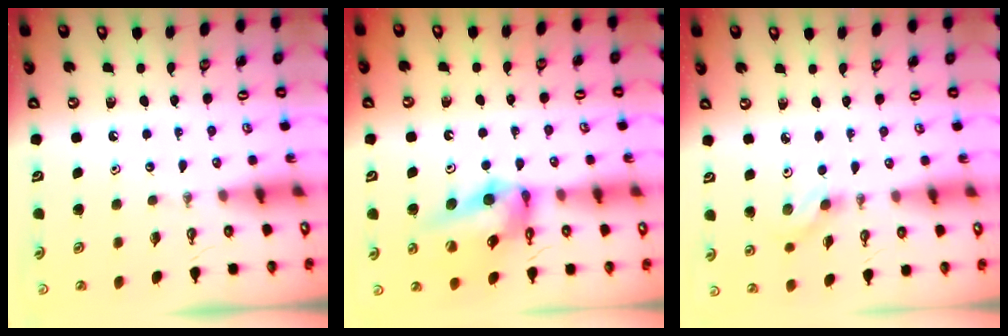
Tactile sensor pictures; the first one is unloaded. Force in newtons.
{"total": 13.4, "press": 13.3, "slide": 1.2}
{"total": 4.5, "press": 4.1, "slide": 2.0}